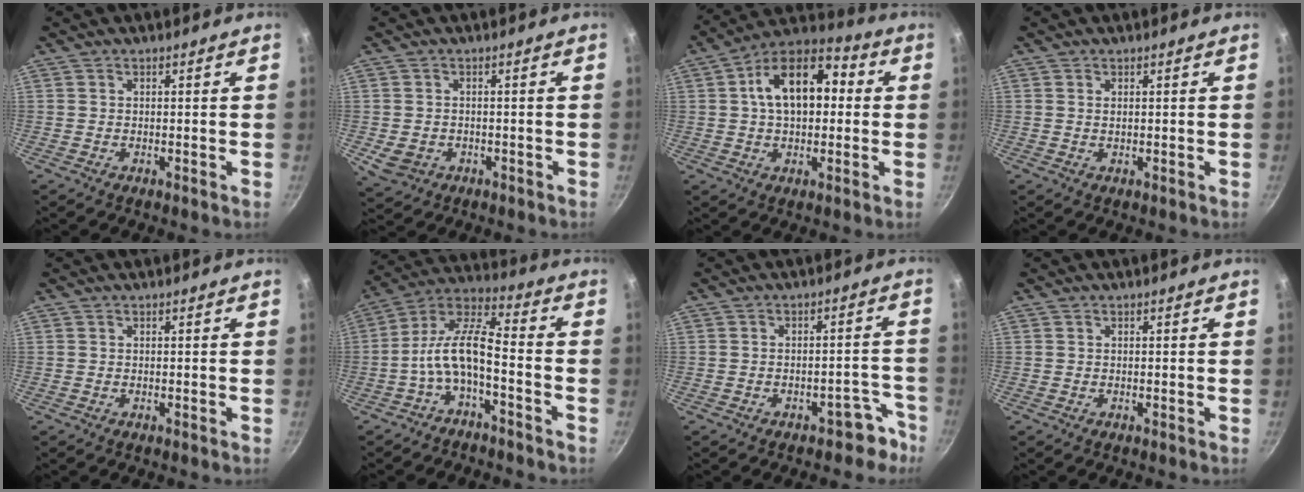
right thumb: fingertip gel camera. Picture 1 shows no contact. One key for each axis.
{"total": 4.6, "fx": -1.2, "fy": 3.8, "fz": 2.3, "tx": -0.041, "ty": 0.008, "tz": -0.010}
{"total": 15.7, "fx": 2.1, "fy": 9.7, "fz": 12.2, "tx": -0.158, "ty": 0.033, "tz": 0.015}
{"total": 1.0, "fx": 0.3, "fy": 0.6, "fz": 0.7, "tx": -0.012, "ty": 0.001, "tz": 0.005}
{"total": 0.0}
{"total": 8.9, "fx": -3.6, "fy": 3.0, "fz": 7.5, "tx": -0.165, "ty": 0.050, "tz": -0.073}
{"total": 5.5, "fx": -3.9, "fy": 3.0, "fz": 2.4, "tx": 0.011, "ty": 0.059, "tz": -0.030}
{"total": 0.0}